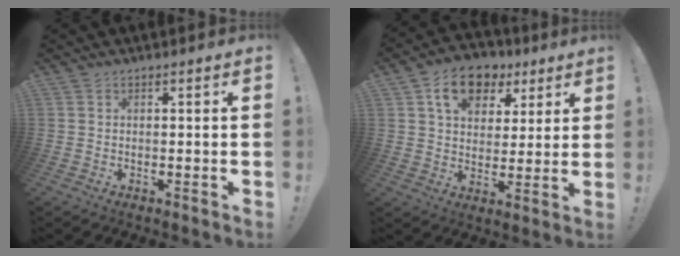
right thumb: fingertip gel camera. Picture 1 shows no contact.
{"total": 12.1, "force": [6.0, 8.7, 6.0], "torque": [-0.091, -0.020, 0.113]}